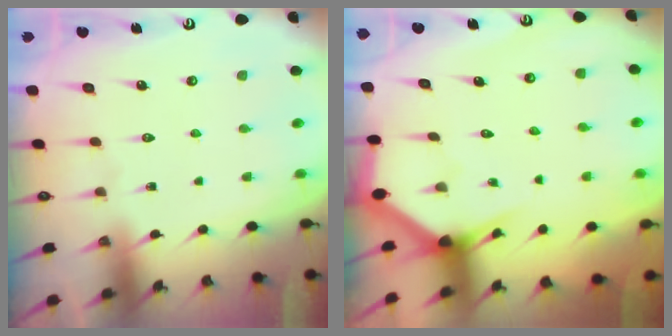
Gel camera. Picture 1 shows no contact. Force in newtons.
{"total": 2.6, "press": 2.6, "slide": 0.1}